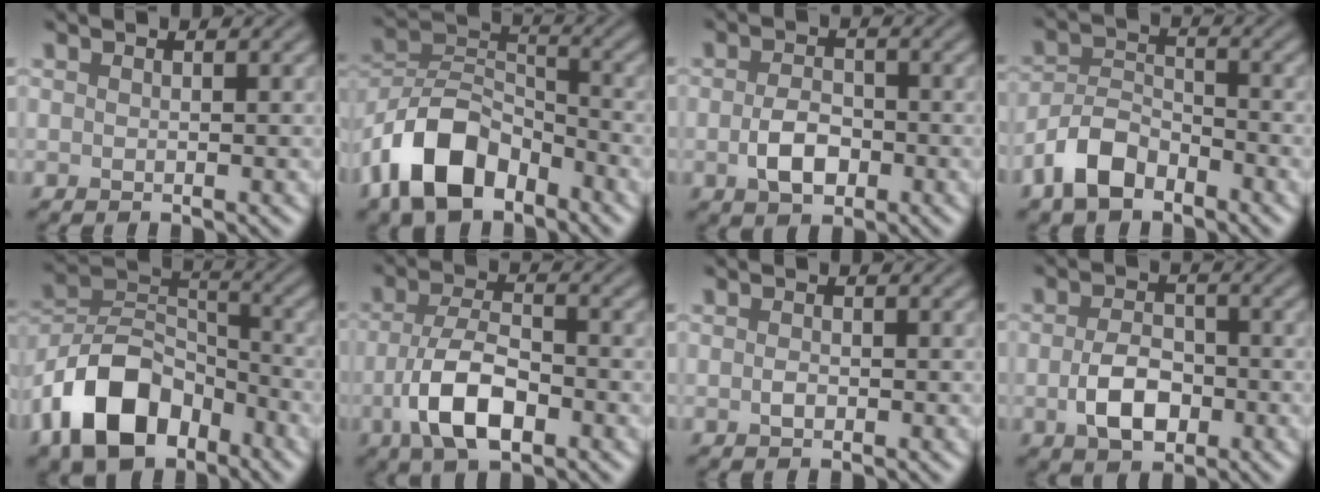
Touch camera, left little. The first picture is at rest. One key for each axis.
{"total": 9.0, "fx": -5.7, "fy": 4.9, "fz": 5.0, "tx": -0.094, "ty": 0.008, "tz": -0.125}
{"total": 3.4, "fx": -1.1, "fy": 2.1, "fz": 2.4, "tx": -0.047, "ty": -0.002, "tz": -0.026}
{"total": 4.6, "fx": -3.4, "fy": 2.2, "fz": 2.2, "tx": -0.037, "ty": 0.005, "tz": -0.078}
{"total": 10.0, "fx": -5.9, "fy": 6.0, "fz": 5.5, "tx": -0.102, "ty": 0.004, "tz": -0.126}
{"total": 6.2, "fx": -2.6, "fy": 2.7, "fz": 4.9, "tx": -0.098, "ty": -0.003, "tz": -0.054}
{"total": 0.8, "fx": -0.3, "fy": 0.4, "fz": 0.5, "tx": -0.011, "ty": 0.000, "tz": -0.010}
{"total": 4.3, "fx": -1.4, "fy": 2.8, "fz": 3.0, "tx": -0.062, "ty": -0.005, "tz": -0.030}